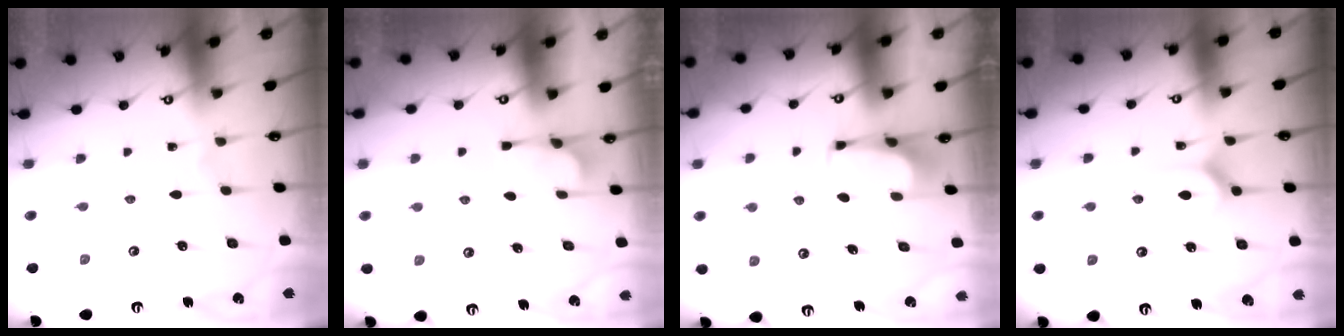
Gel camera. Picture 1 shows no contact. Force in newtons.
{"total": 5.0, "press": 4.8, "slide": 1.3}
{"total": 1.0, "press": 0.9, "slide": 0.3}
{"total": 4.9, "press": 4.9, "slide": 0.7}